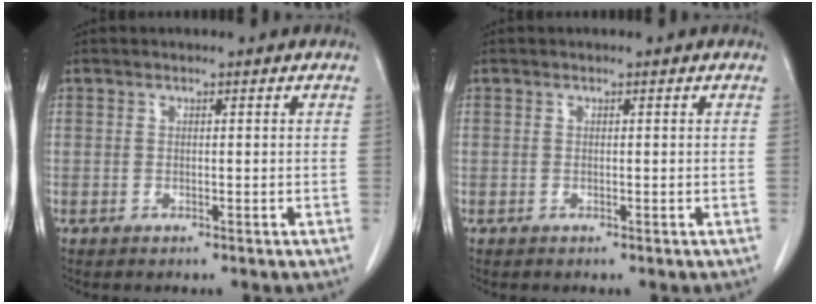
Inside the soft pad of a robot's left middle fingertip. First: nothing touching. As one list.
[{"total": 0.0}]